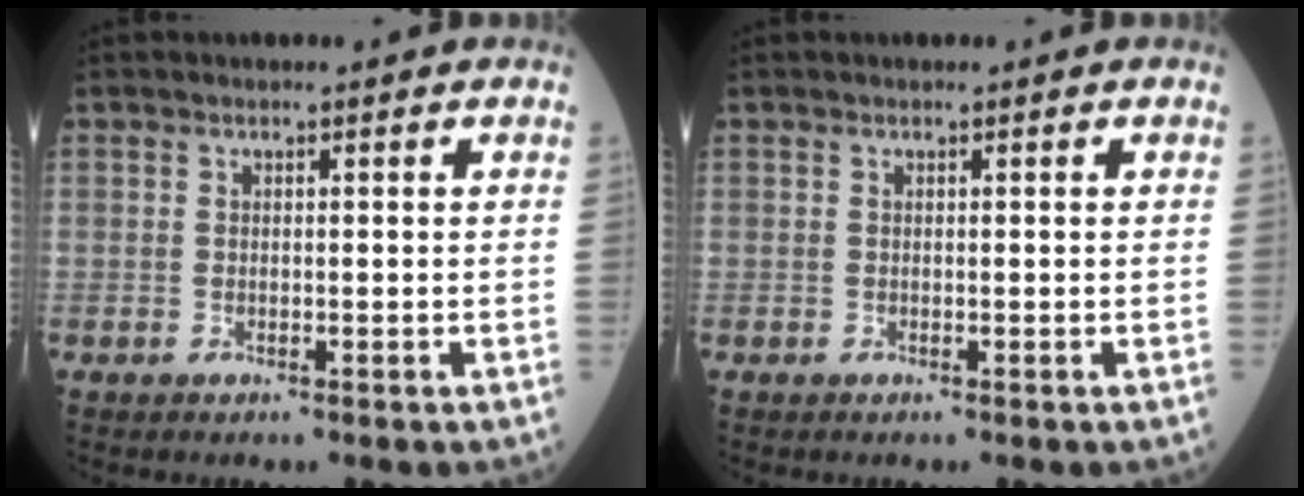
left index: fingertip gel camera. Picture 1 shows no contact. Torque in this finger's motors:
{"motor_torque": [0.02, 0.15, 0.00, 0.01]}